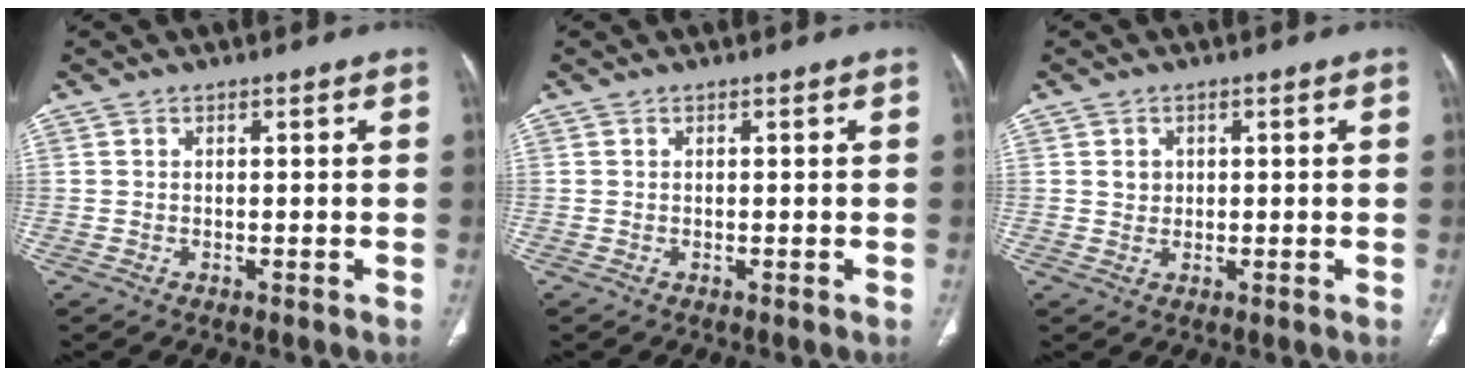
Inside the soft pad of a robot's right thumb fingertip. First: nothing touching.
{"total": 0.0}
{"total": 1.8, "force": [0.5, 1.6, 0.6], "torque": [-0.004, 0.000, 0.011]}